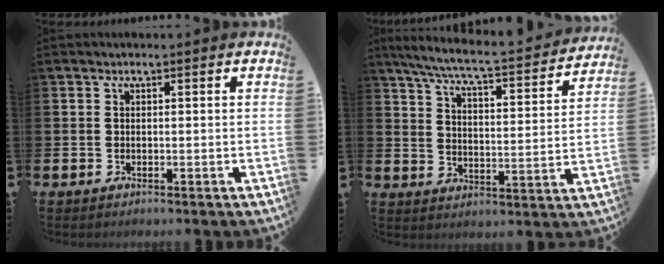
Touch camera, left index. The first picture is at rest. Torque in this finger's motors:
{"motor_torque": [0.86, -1.28, 0.37, 0.06]}